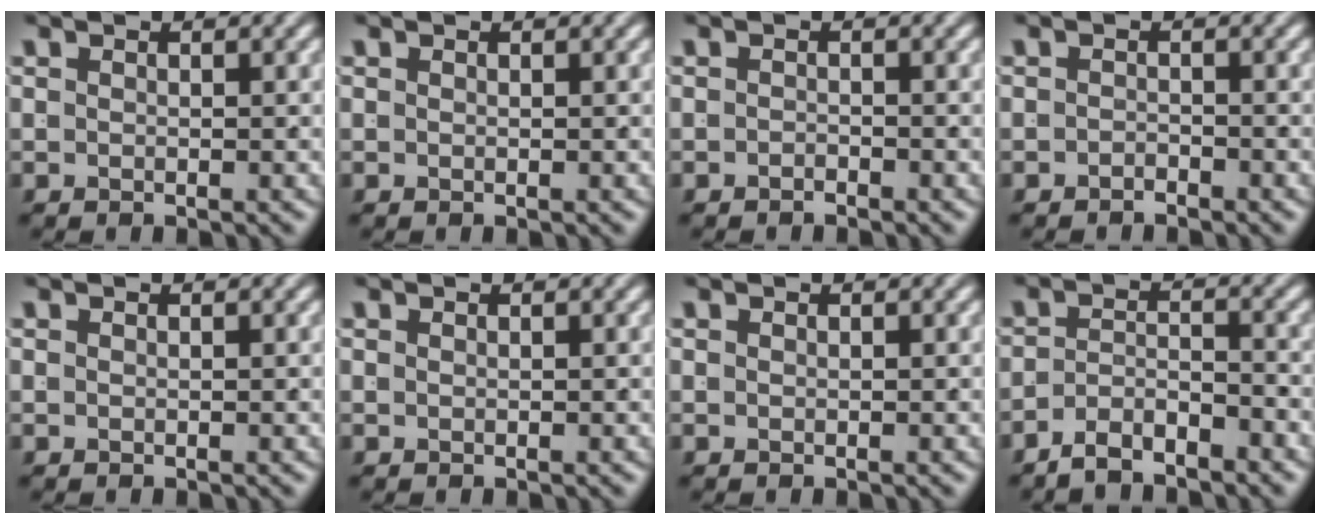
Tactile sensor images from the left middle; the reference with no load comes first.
{"total": 0.0}
{"total": 1.0, "force": [-0.8, -0.5, -0.1], "torque": [0.005, -0.005, -0.013]}
{"total": 1.3, "force": [-1.2, -0.4, -0.1], "torque": [0.007, -0.007, -0.018]}
{"total": 0.0}
{"total": 0.6, "force": [0.1, -0.6, 0.0], "torque": [0.005, -0.001, 0.004]}
{"total": 0.0}
{"total": 3.6, "force": [-3.3, 0.8, 1.0], "torque": [-0.008, -0.007, -0.057]}